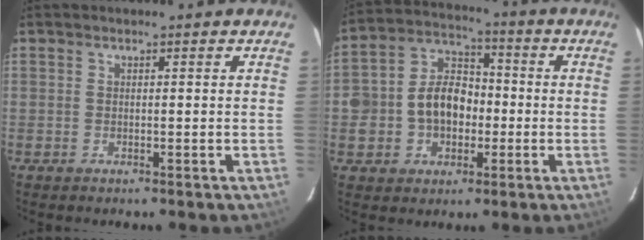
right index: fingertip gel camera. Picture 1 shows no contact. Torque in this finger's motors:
{"motor_torque": [0.43, -0.09, 0.60, 0.09]}